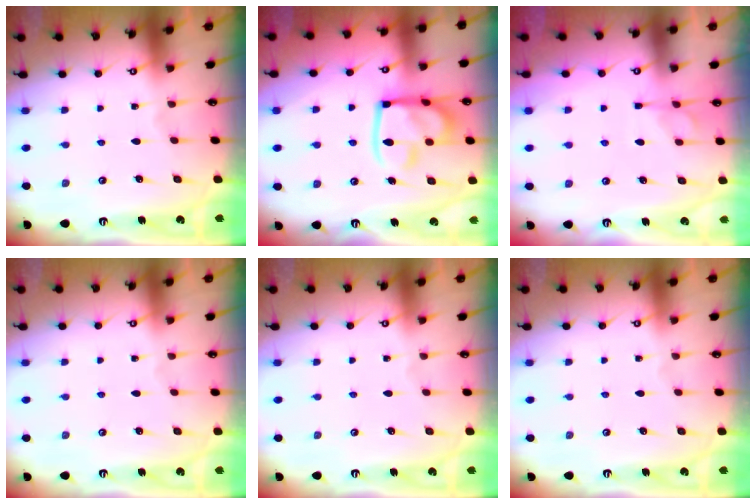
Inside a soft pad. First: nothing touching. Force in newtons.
{"total": 15.2, "press": 15.1, "slide": 1.8}
{"total": 1.9, "press": 1.2, "slide": 1.4}
{"total": 0.0}
{"total": 0.0}
{"total": 0.0}